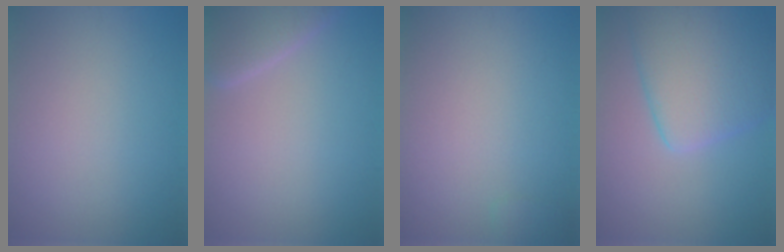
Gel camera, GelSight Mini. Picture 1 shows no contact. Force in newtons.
{"total": 3.3, "press": 3.3, "slide": 0.3}
{"total": 0.7, "press": 0.7, "slide": 0.0}
{"total": 7.5, "press": 7.5, "slide": 0.4}